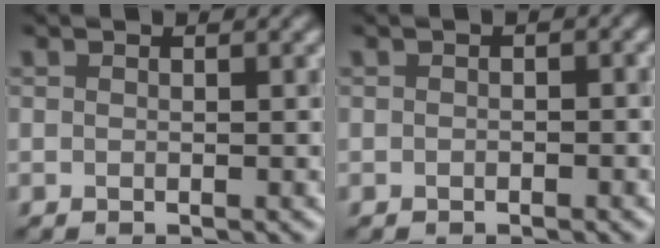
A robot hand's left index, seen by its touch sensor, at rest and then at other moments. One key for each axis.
{"total": 0.8, "fx": -0.2, "fy": 0.4, "fz": 0.7, "tx": -0.012, "ty": 0.001, "tz": -0.005}